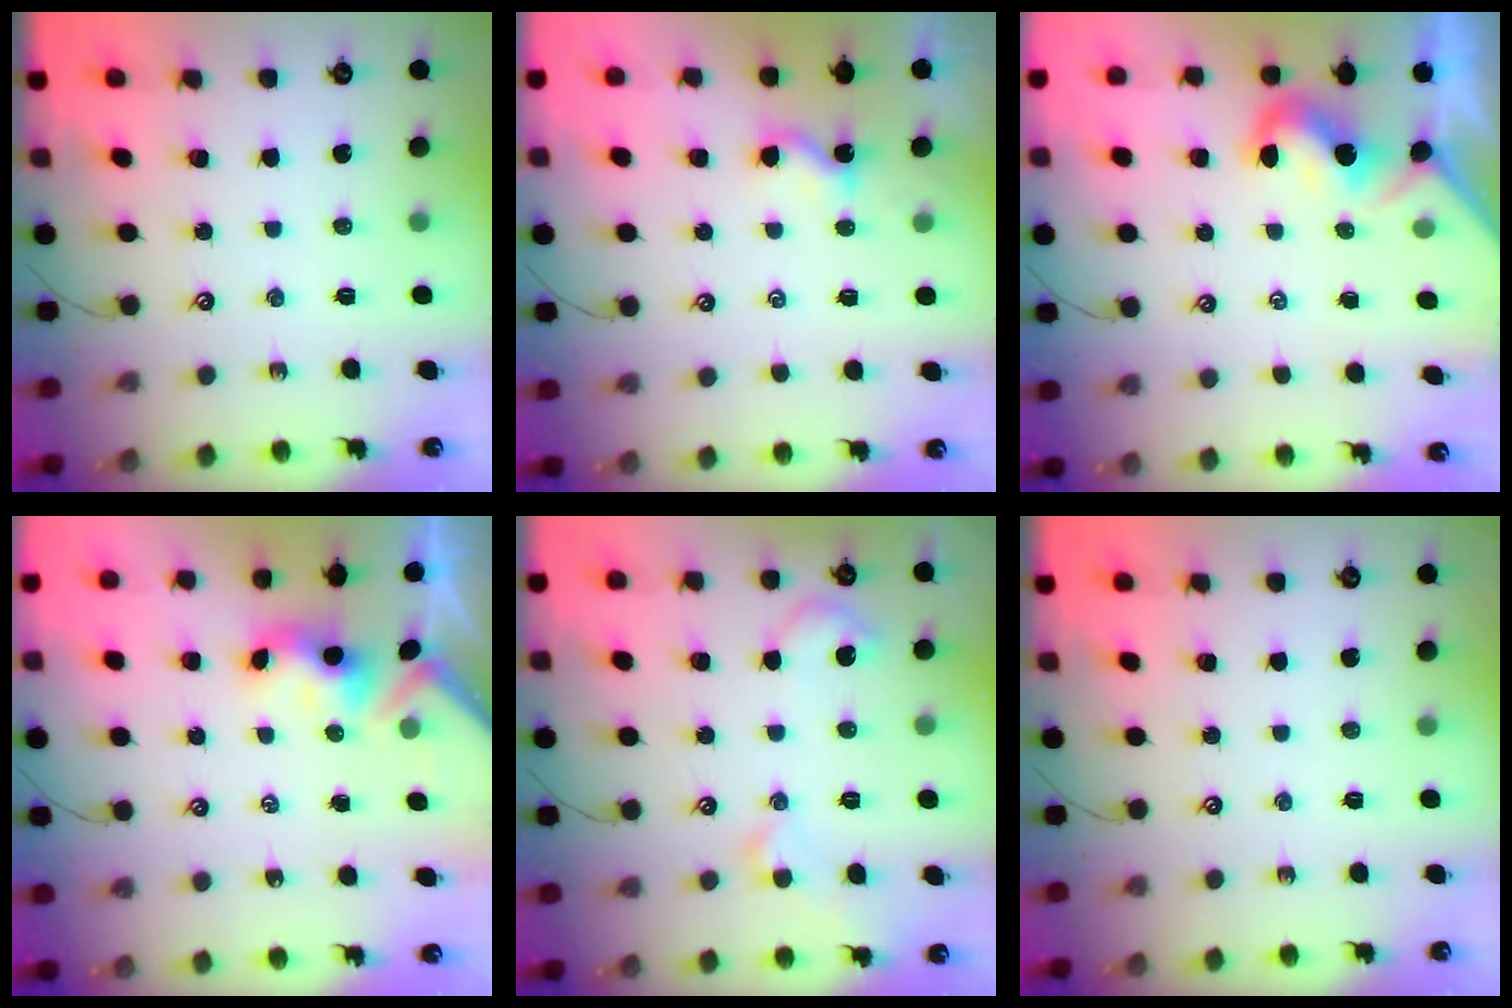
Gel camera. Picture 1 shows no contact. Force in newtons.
{"total": 1.5, "press": 1.5, "slide": 0.2}
{"total": 2.1, "press": 2.1, "slide": 0.6}
{"total": 3.3, "press": 3.3, "slide": 0.5}
{"total": 3.0, "press": 3.0, "slide": 0.3}
{"total": 0.0}